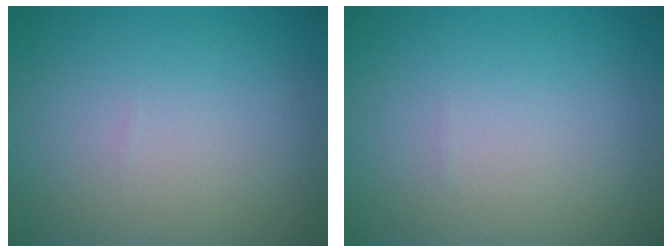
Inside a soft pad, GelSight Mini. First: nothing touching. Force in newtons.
{"total": 0.0}